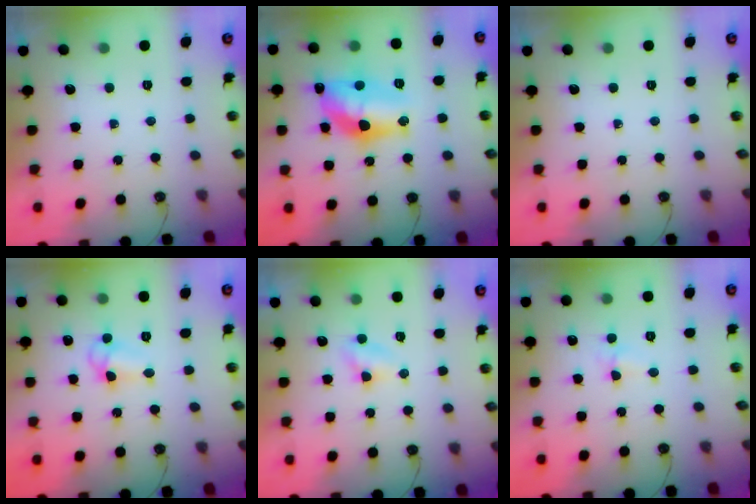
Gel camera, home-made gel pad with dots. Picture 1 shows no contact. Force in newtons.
{"total": 13.6, "press": 13.5, "slide": 1.1}
{"total": 0.0}
{"total": 7.8, "press": 7.8, "slide": 0.5}
{"total": 2.9, "press": 2.9, "slide": 0.3}
{"total": 3.8, "press": 3.8, "slide": 0.5}